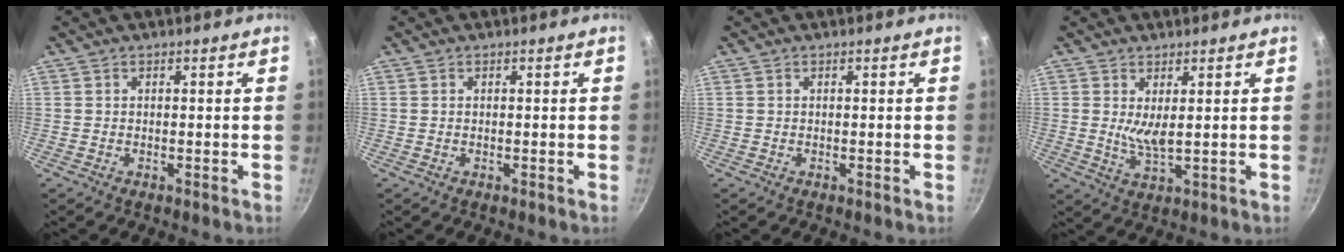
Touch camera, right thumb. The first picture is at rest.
{"total": 0.0}
{"total": 0.0}
{"total": 4.7, "force": [1.2, 1.6, 4.2], "torque": [-0.077, -0.025, 0.027]}